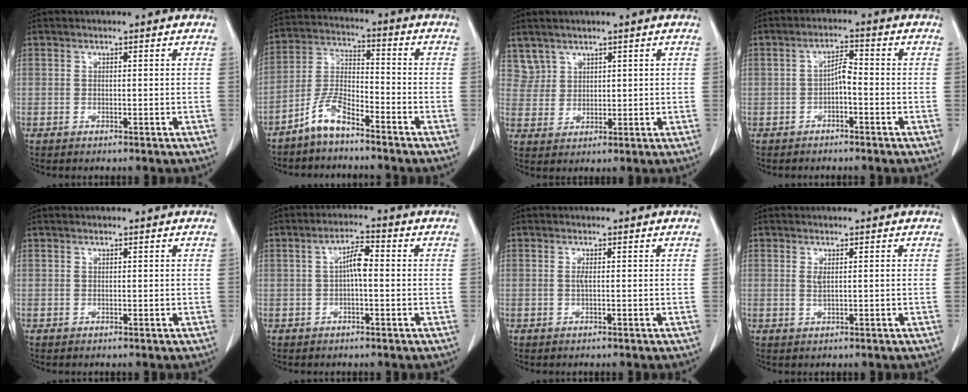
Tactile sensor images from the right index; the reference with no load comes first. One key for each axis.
{"total": 6.8, "fx": -5.3, "fy": 2.1, "fz": 3.7, "tx": -0.083, "ty": 0.003, "tz": -0.110}
{"total": 3.6, "fx": 2.8, "fy": 2.3, "fz": -0.3, "tx": 0.016, "ty": 0.004, "tz": 0.061}
{"total": 2.8, "fx": -0.9, "fy": 0.8, "fz": 2.5, "tx": -0.042, "ty": 0.010, "tz": -0.014}
{"total": 0.0}
{"total": 3.9, "fx": 0.2, "fy": 1.0, "fz": 3.8, "tx": -0.067, "ty": 0.012, "tz": 0.001}
{"total": 0.7, "fx": 0.0, "fy": 0.1, "fz": 0.7, "tx": -0.019, "ty": -0.002, "tz": 0.000}
{"total": 1.3, "fx": 0.3, "fy": 0.3, "fz": 1.3, "tx": -0.028, "ty": -0.003, "tz": 0.009}